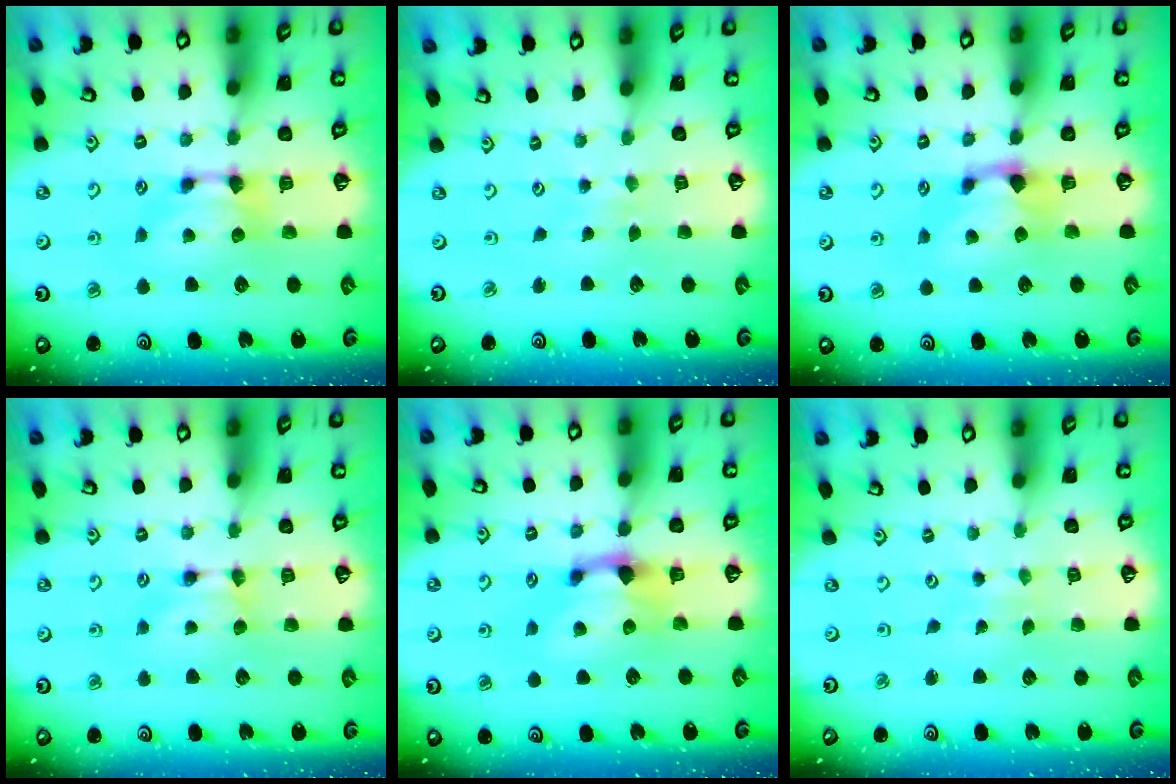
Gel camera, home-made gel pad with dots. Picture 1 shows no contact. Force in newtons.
{"total": 3.7, "press": 3.7, "slide": 0.0}
{"total": 1.1, "press": 0.1, "slide": 1.1}
{"total": 0.0}
{"total": 1.4, "press": 0.9, "slide": 1.1}
{"total": 5.3, "press": 5.3, "slide": 0.2}